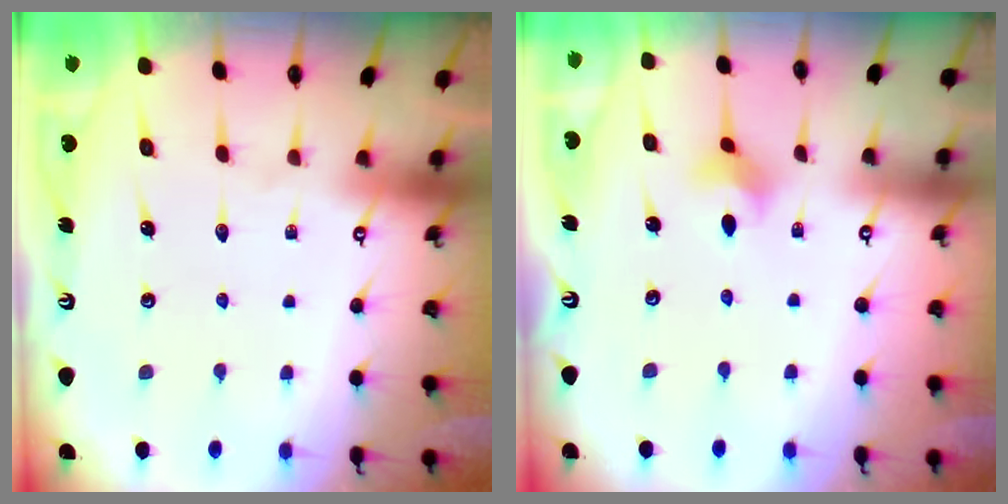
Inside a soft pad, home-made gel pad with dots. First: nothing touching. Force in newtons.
{"total": 2.9, "press": 2.8, "slide": 0.6}